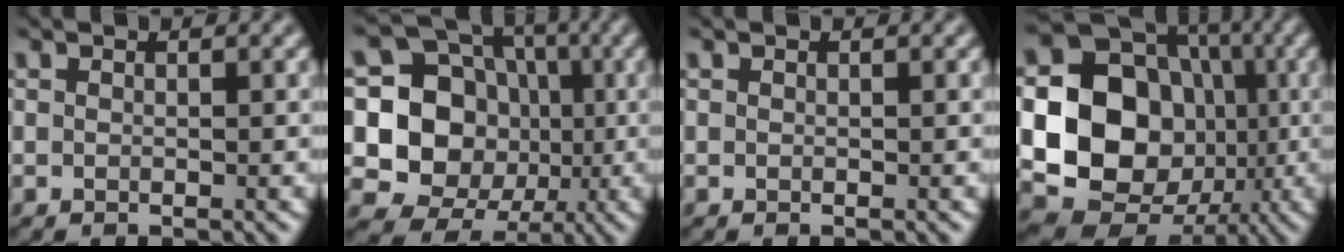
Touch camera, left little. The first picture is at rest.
{"total": 13.2, "force": [-0.7, 12.0, 5.5], "torque": [-0.122, 0.013, -0.032]}
{"total": 0.0}
{"total": 16.8, "force": [-1.7, 14.2, 8.8], "torque": [-0.166, -0.014, -0.054]}